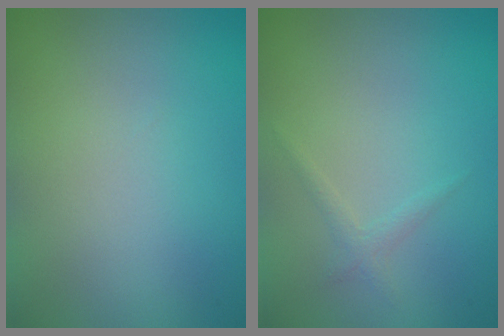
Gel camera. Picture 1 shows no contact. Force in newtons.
{"total": 1.0, "press": 1.0, "slide": 0.0}